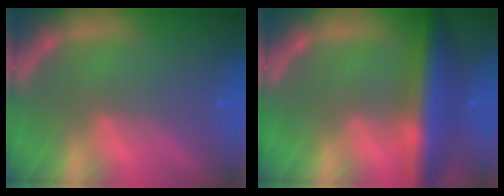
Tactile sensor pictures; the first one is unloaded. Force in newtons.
{"total": 8.0}